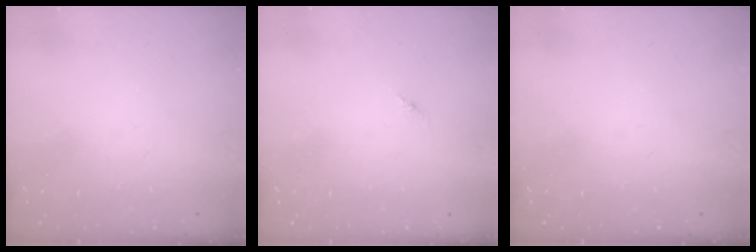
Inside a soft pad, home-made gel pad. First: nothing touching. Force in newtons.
{"total": 1.8, "press": 1.7, "slide": 0.6}
{"total": 0.0}